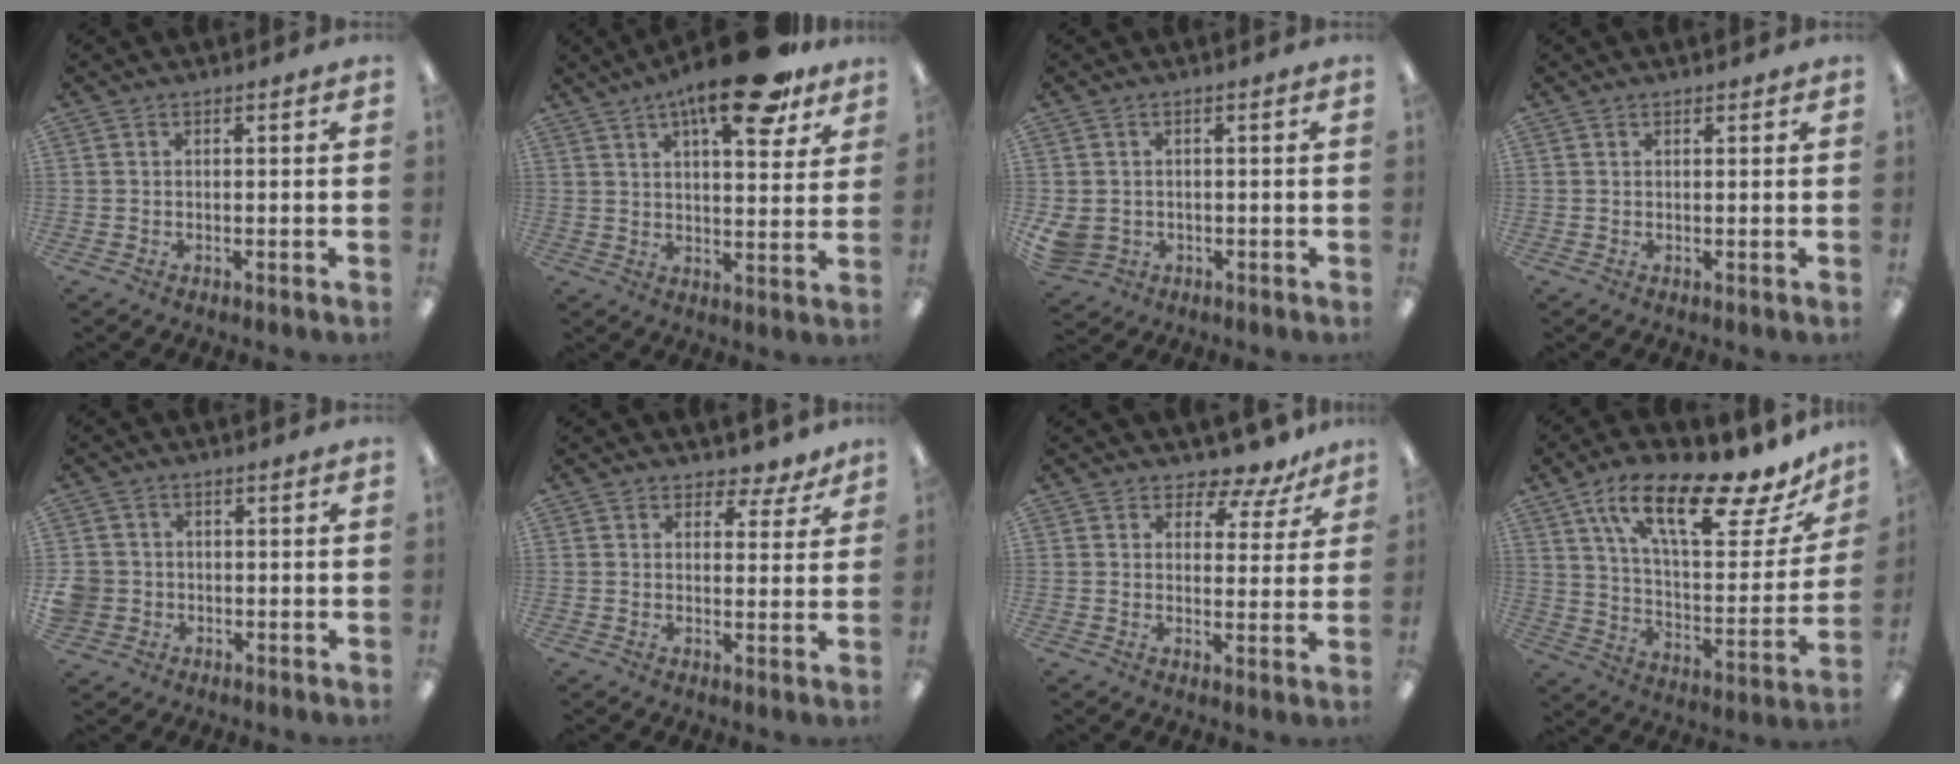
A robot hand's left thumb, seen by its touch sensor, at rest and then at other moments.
{"total": 16.9, "force": [10.8, 5.6, 11.7], "torque": [-0.168, -0.051, 0.170]}
{"total": 3.7, "force": [-0.4, 3.4, 1.4], "torque": [-0.039, 0.000, -0.006]}
{"total": 0.6, "force": [0.6, 0.2, 0.0], "torque": [-0.001, 0.000, 0.011]}
{"total": 4.1, "force": [-0.6, 4.0, 0.6], "torque": [-0.030, 0.005, -0.011]}
{"total": 3.9, "force": [3.0, 2.3, 0.9], "torque": [0.005, -0.020, 0.051]}
{"total": 5.3, "force": [4.7, 2.2, 1.2], "torque": [-0.015, -0.040, 0.081]}
{"total": 21.8, "force": [13.9, 7.1, 15.2], "torque": [-0.242, -0.076, 0.227]}